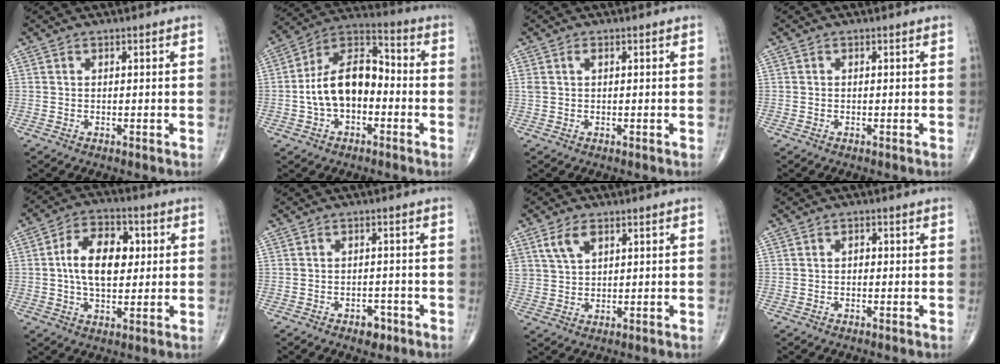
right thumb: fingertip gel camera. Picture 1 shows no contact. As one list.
[{"total": 14.0, "force": [-2.1, 8.6, 10.8], "torque": [-0.177, 0.046, -0.049]}, {"total": 1.4, "force": [0.5, 0.8, 1.1], "torque": [-0.031, 0.013, 0.016]}, {"total": 0.0}, {"total": 12.2, "force": [1.5, 7.4, 9.7], "torque": [-0.142, 0.010, 0.019]}, {"total": 3.1, "force": [-1.8, 1.9, 1.6], "torque": [-0.011, 0.010, -0.023]}, {"total": 5.0, "force": [2.6, 2.8, 3.1], "torque": [-0.056, -0.008, 0.057]}, {"total": 1.0, "force": [-0.1, 0.8, 0.6], "torque": [-0.001, 0.005, -0.005]}]